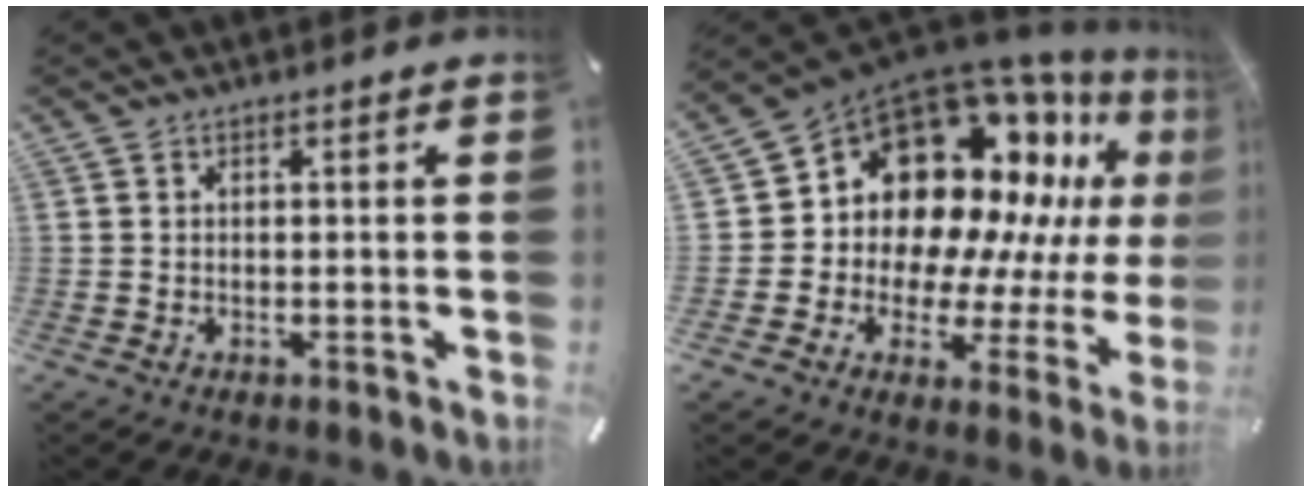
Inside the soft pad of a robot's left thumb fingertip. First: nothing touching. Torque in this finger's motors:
{"motor_torque": [2.50, 2.51, 1.75, 0.48, 0.16]}